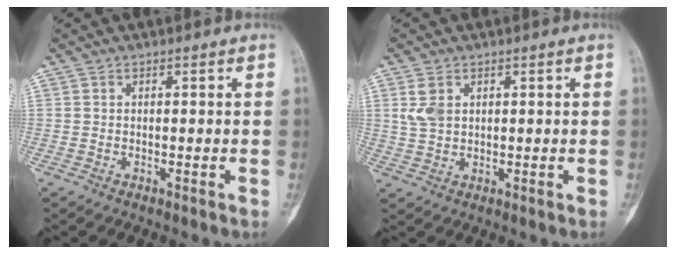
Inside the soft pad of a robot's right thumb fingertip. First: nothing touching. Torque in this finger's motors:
{"motor_torque": [-0.09, 0.13, 0.28, 0.04, 0.08]}